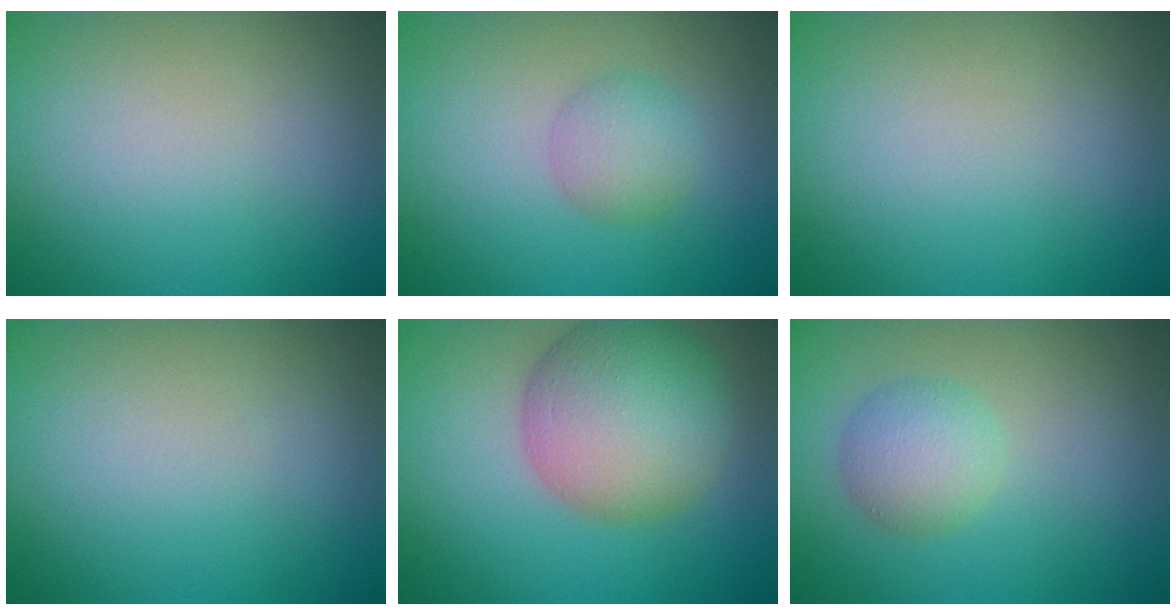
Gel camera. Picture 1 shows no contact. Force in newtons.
{"total": 2.5, "press": 2.4, "slide": 0.2}
{"total": 0.0}
{"total": 0.0}
{"total": 8.7, "press": 8.7, "slide": 0.4}
{"total": 3.0, "press": 3.0, "slide": 0.1}